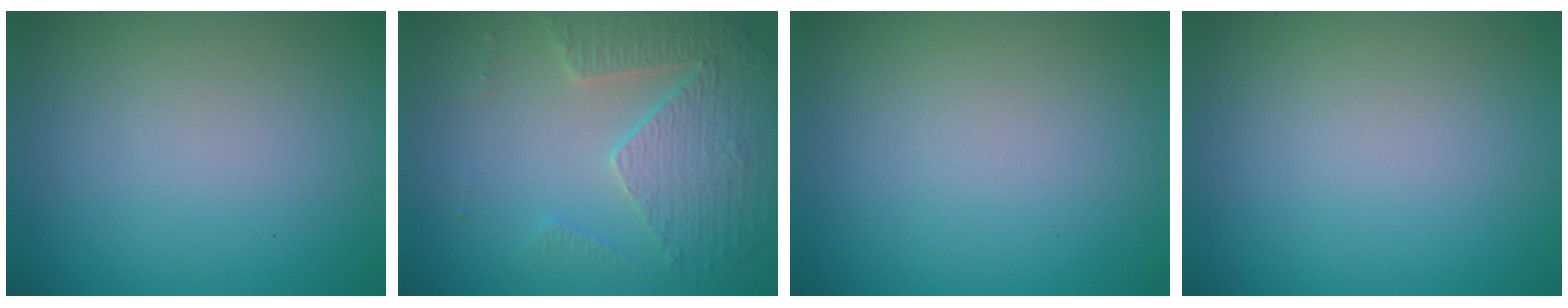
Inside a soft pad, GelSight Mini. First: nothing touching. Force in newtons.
{"total": 3.7, "press": 3.5, "slide": 1.1}
{"total": 0.0}
{"total": 0.0}